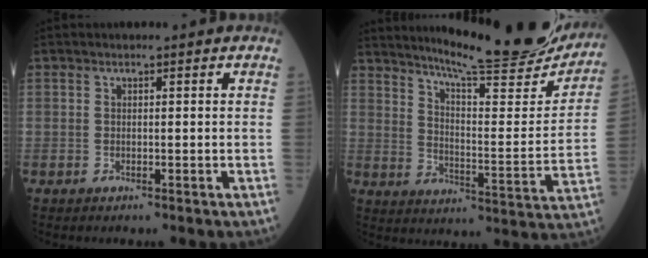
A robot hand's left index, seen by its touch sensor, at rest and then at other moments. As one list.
[{"total": 22.5, "force": [20.2, 1.5, 9.9], "torque": [-0.150, -0.059, 0.270]}]